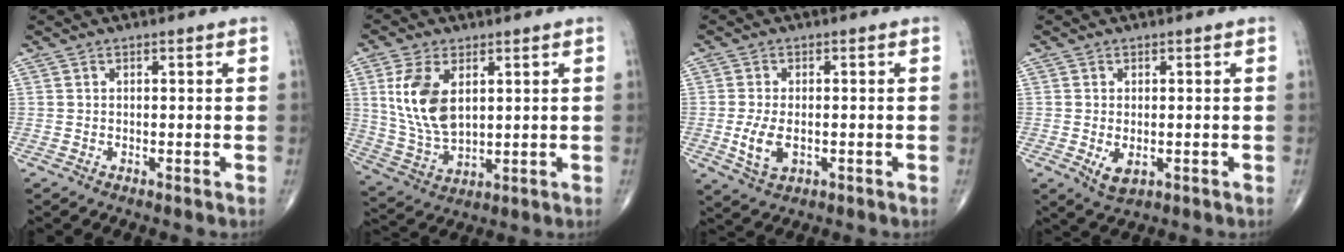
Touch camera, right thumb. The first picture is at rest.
{"total": 12.3, "force": [3.4, 6.9, 9.6], "torque": [-0.192, -0.014, 0.077]}
{"total": 5.8, "force": [-1.1, 3.3, 4.7], "torque": [-0.094, -0.006, -0.015]}
{"total": 3.5, "force": [-0.7, 1.9, 2.8], "torque": [-0.043, -0.007, -0.004]}